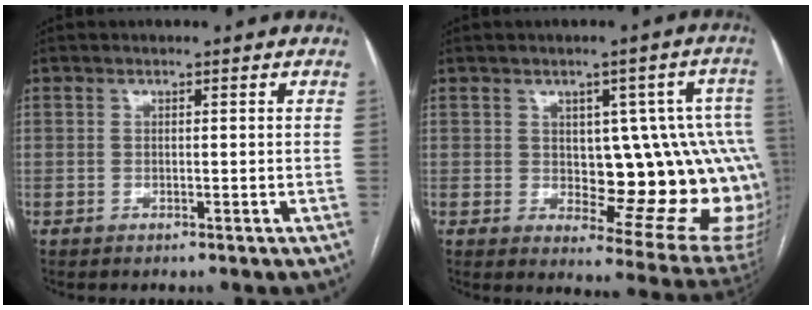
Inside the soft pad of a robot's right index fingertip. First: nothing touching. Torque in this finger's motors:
{"motor_torque": [0.33, 0.10, 0.17, 0.03]}